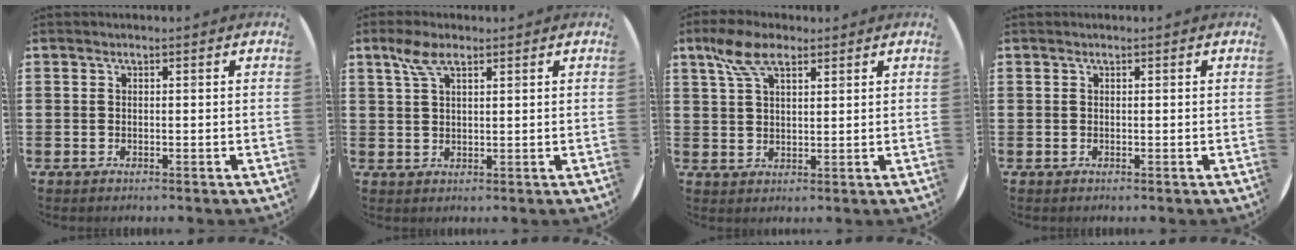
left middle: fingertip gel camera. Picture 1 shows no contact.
{"total": 4.2, "force": [2.5, 1.6, 2.9], "torque": [-0.064, 0.009, 0.044]}
{"total": 6.4, "force": [4.0, 2.9, 4.1], "torque": [-0.089, 0.007, 0.073]}
{"total": 0.0}